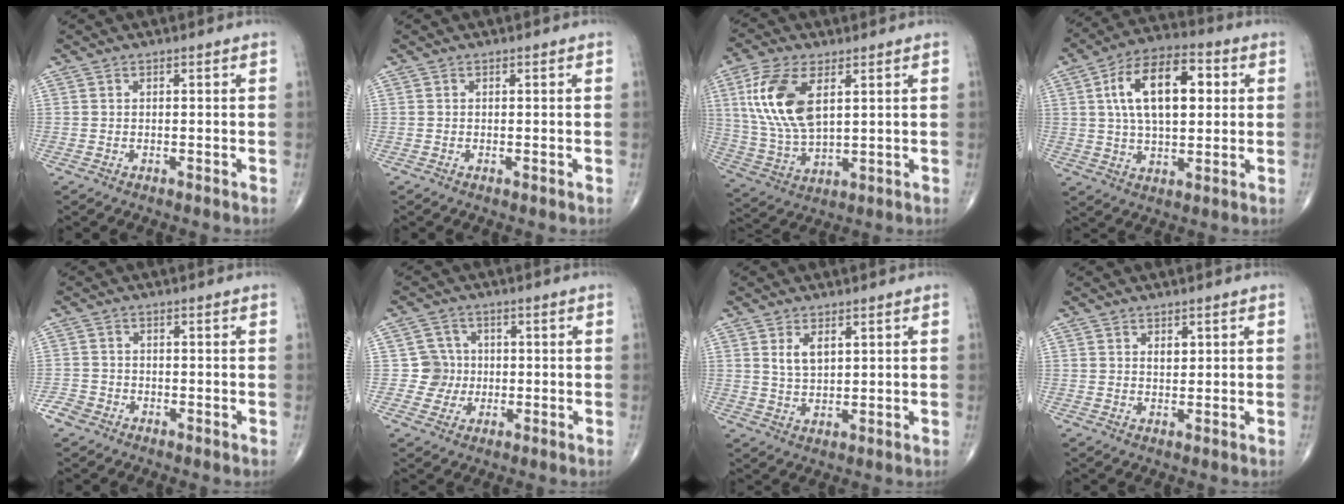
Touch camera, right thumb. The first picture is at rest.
{"total": 0.0}
{"total": 14.4, "force": [4.6, 7.1, 11.6], "torque": [-0.244, -0.011, 0.098]}
{"total": 16.3, "force": [3.6, 8.5, 13.4], "torque": [-0.211, 0.013, 0.058]}
{"total": 2.8, "force": [-2.0, 2.0, 0.4], "torque": [-0.002, 0.008, -0.043]}
{"total": 4.8, "force": [-0.4, 4.8, 0.0], "torque": [0.033, 0.012, -0.015]}
{"total": 4.1, "force": [1.7, 2.2, 3.0], "torque": [-0.047, -0.014, 0.034]}
{"total": 1.6, "force": [0.6, 1.0, 1.0], "torque": [-0.007, -0.006, 0.010]}